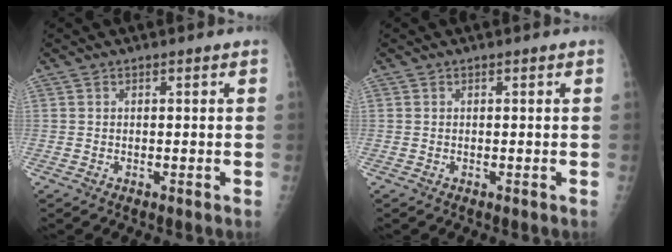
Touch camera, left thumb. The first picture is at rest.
{"total": 0.0}